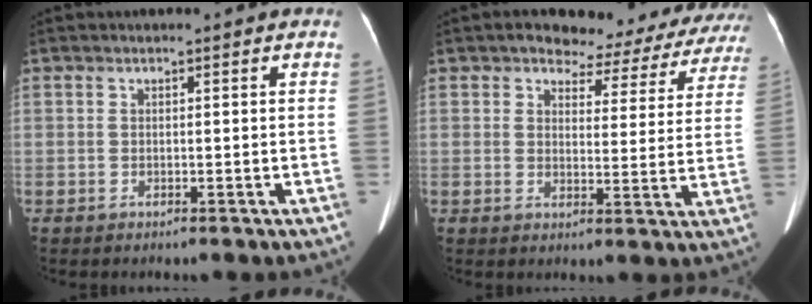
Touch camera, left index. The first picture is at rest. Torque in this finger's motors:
{"motor_torque": [0.94, -1.21, 0.06, 0.03]}